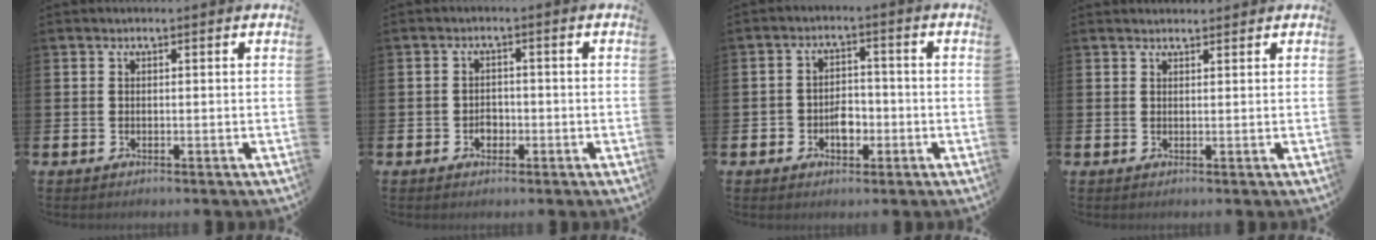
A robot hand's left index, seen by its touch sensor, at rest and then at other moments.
{"total": 1.9, "force": [-0.7, 1.6, 0.9], "torque": [-0.006, -0.001, -0.019]}
{"total": 3.5, "force": [-1.4, 2.6, 2.0], "torque": [-0.028, 0.003, -0.032]}
{"total": 1.1, "force": [1.0, 0.2, 0.1], "torque": [0.004, 0.000, 0.018]}